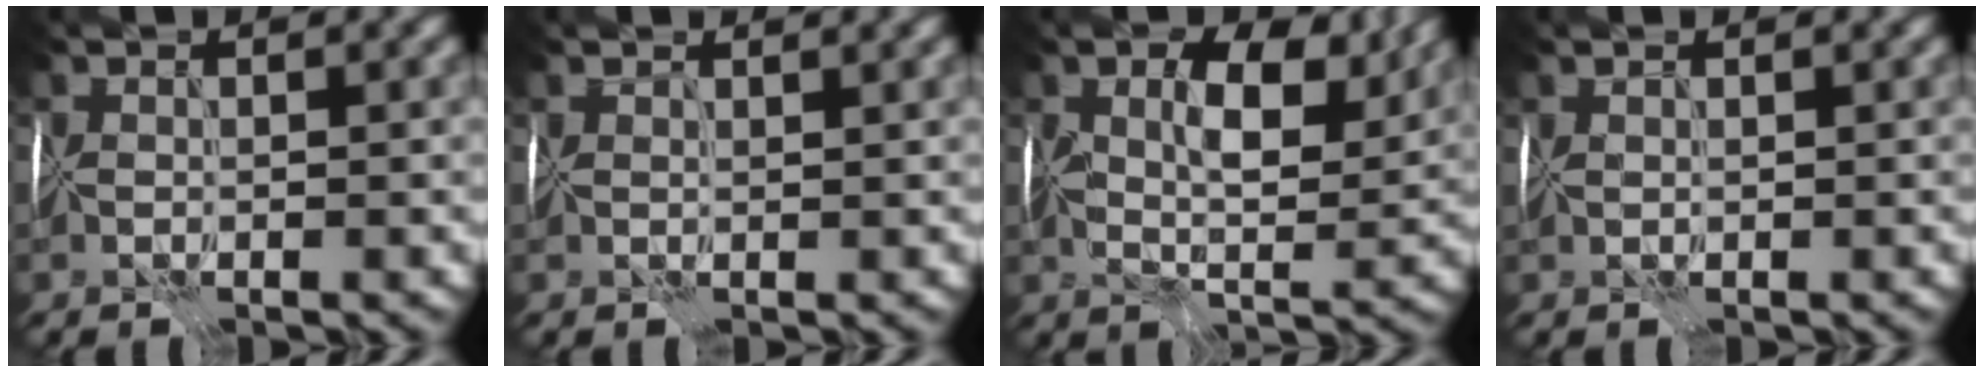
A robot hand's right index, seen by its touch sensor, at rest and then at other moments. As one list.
[{"total": 2.5, "force": [2.0, 0.8, 1.3], "torque": [-0.012, 0.016, 0.012]}, {"total": 7.8, "force": [2.6, 4.1, 6.1], "torque": [-0.101, -0.002, 0.041]}, {"total": 1.2, "force": [1.0, 0.3, 0.5], "torque": [-0.009, 0.004, 0.013]}]